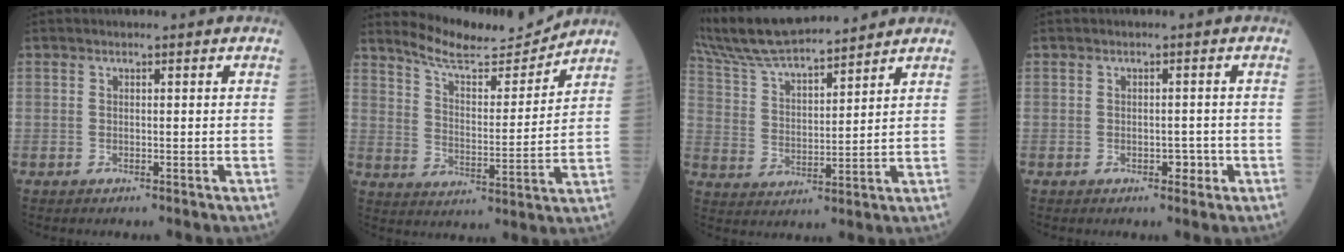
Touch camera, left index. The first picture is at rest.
{"total": 10.9, "force": [10.7, 0.8, 2.2], "torque": [-0.046, -0.003, 0.180]}
{"total": 14.0, "force": [13.0, 1.6, 5.1], "torque": [-0.104, 0.023, 0.241]}
{"total": 1.7, "force": [-0.8, 1.1, 1.1], "torque": [-0.009, 0.005, -0.010]}